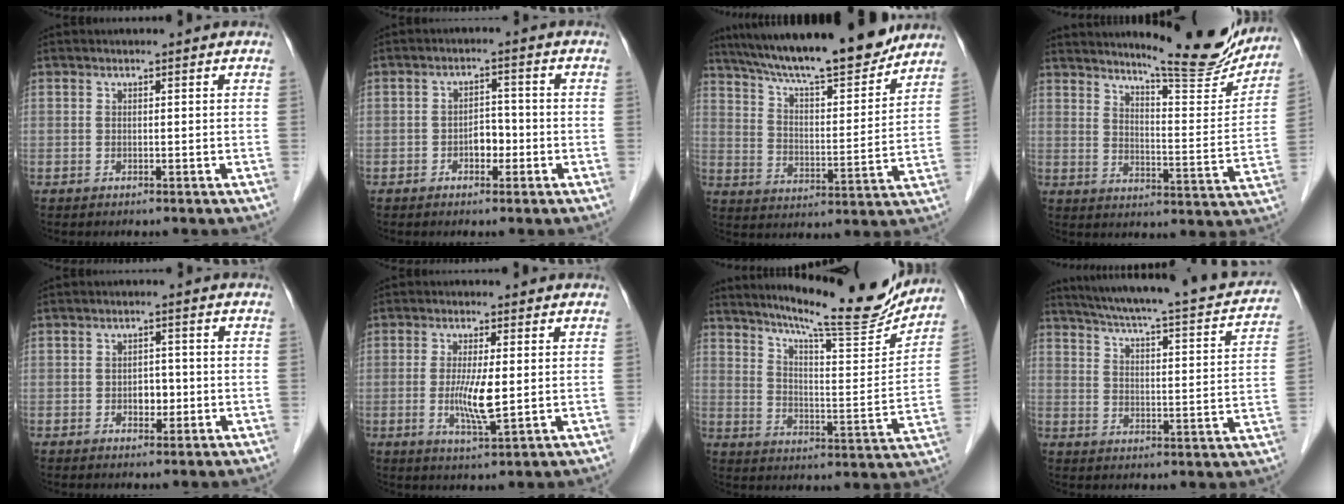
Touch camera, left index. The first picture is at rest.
{"total": 3.1, "force": [-1.2, 1.8, 2.2], "torque": [-0.031, 0.008, -0.022]}
{"total": 19.9, "force": [17.3, 2.4, 9.5], "torque": [-0.162, 0.006, 0.268]}
{"total": 17.6, "force": [16.0, 1.5, 7.3], "torque": [-0.103, -0.055, 0.207]}
{"total": 2.7, "force": [-0.7, 1.8, 1.9], "torque": [-0.025, 0.005, -0.007]}
{"total": 5.8, "force": [-0.2, 0.7, 5.8], "torque": [-0.116, -0.012, -0.004]}
{"total": 19.0, "force": [17.1, 1.1, 8.3], "torque": [-0.132, -0.037, 0.241]}
{"total": 23.2, "force": [20.4, 2.9, 10.6], "torque": [-0.165, -0.018, 0.258]}